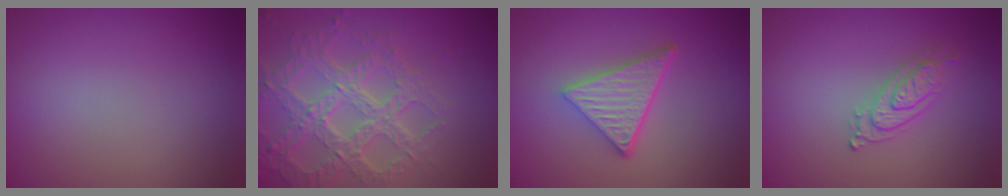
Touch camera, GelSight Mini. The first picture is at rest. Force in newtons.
{"total": 7.2, "press": 5.3, "slide": 4.9}
{"total": 4.9, "press": 3.5, "slide": 3.5}
{"total": 2.1, "press": 2.1, "slide": 0.5}